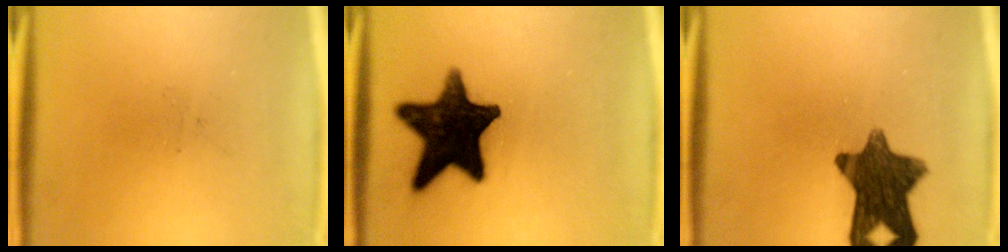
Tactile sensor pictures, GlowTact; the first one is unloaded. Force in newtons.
{"total": 16.2}
{"total": 11.8}